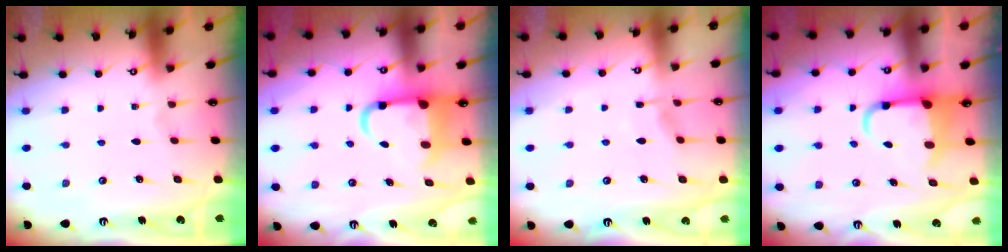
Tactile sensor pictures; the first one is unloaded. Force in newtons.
{"total": 8.3, "press": 7.7, "slide": 2.9}
{"total": 4.4, "press": 4.3, "slide": 0.5}
{"total": 5.4, "press": 5.2, "slide": 1.3}